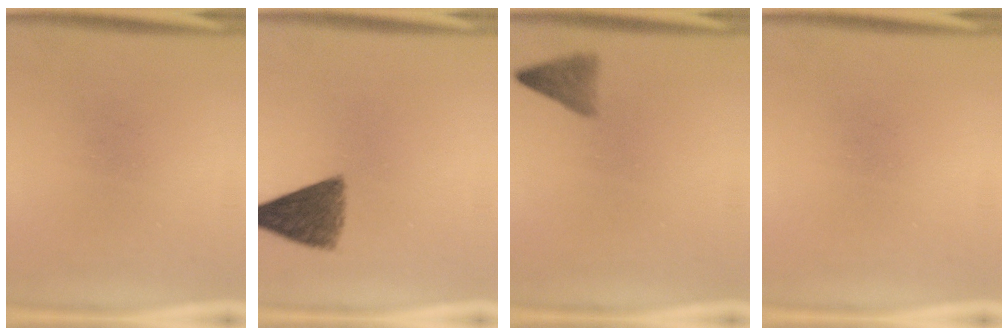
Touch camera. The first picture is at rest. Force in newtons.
{"total": 7.8}
{"total": 2.8}
{"total": 0.0}